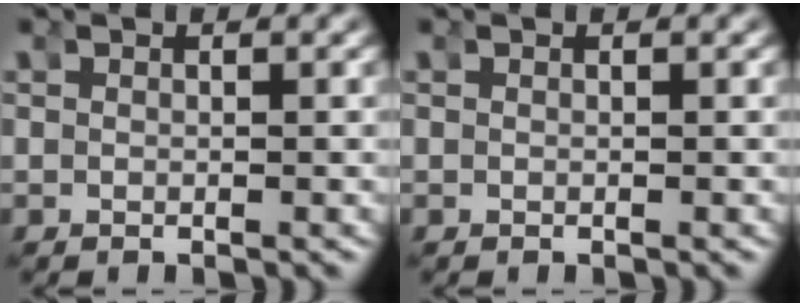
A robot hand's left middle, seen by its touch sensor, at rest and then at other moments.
{"total": 0.0}